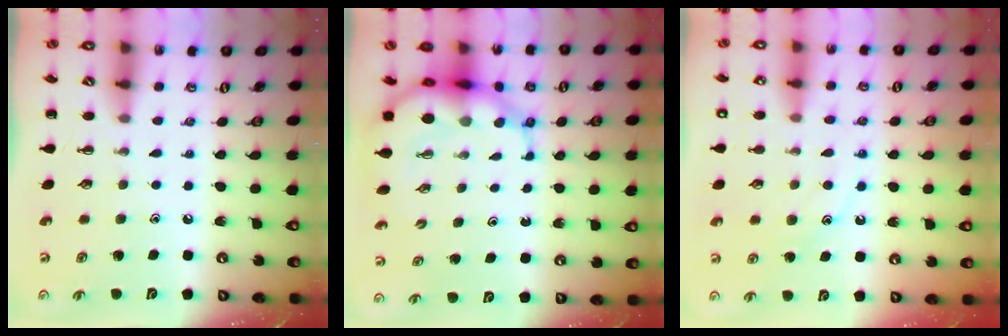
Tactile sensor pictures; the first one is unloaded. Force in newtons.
{"total": 8.8, "press": 8.4, "slide": 2.7}
{"total": 12.1, "press": 12.1, "slide": 1.0}